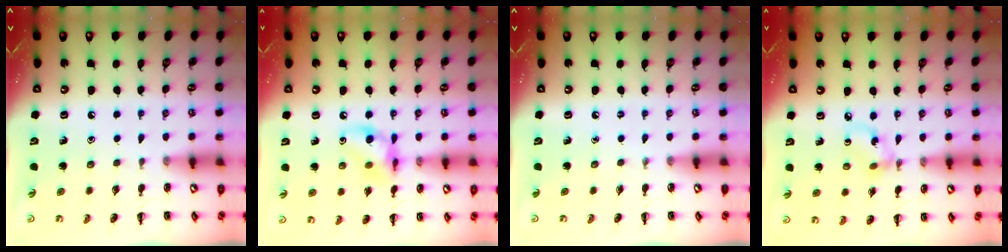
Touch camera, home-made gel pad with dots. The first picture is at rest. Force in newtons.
{"total": 10.3, "press": 10.3, "slide": 0.9}
{"total": 0.0}
{"total": 4.0, "press": 3.9, "slide": 0.7}